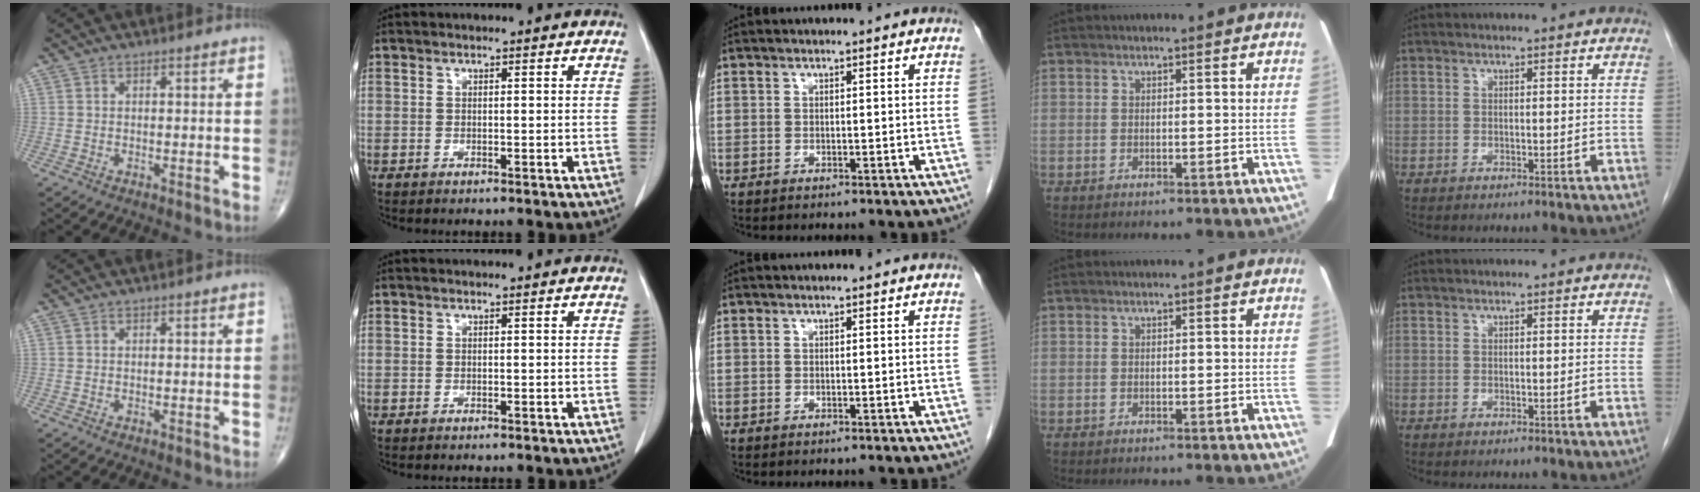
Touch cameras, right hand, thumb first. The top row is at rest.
{}